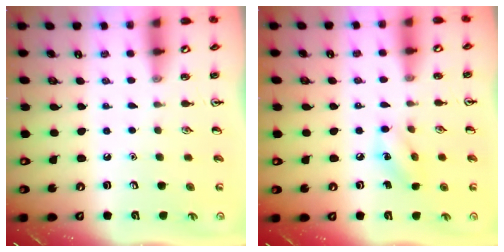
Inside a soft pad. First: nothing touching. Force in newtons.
{"total": 5.6, "press": 5.5, "slide": 1.3}